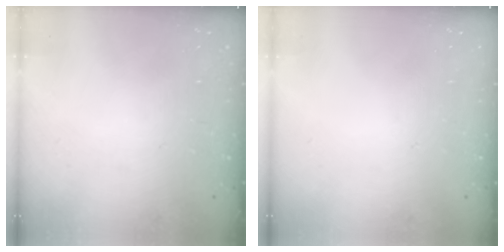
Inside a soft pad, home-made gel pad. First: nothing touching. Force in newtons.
{"total": 0.0}